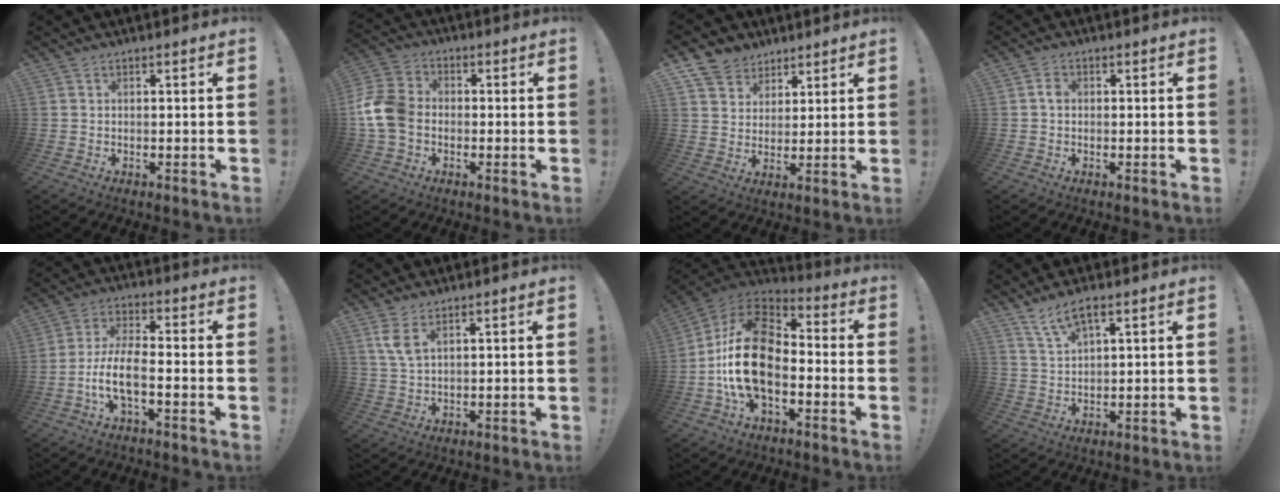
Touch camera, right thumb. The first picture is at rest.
{"total": 12.2, "force": [-2.3, 9.3, 7.6], "torque": [-0.163, 0.025, -0.041]}
{"total": 8.0, "force": [5.5, 5.7, 0.9], "torque": [-0.021, -0.040, 0.110]}
{"total": 1.8, "force": [-0.3, 1.4, 1.2], "torque": [-0.020, 0.006, -0.007]}
{"total": 9.7, "force": [-4.4, 3.1, 8.1], "torque": [-0.167, 0.006, -0.080]}
{"total": 5.4, "force": [2.9, 1.6, 4.2], "torque": [-0.081, -0.008, 0.053]}
{"total": 20.0, "force": [-4.6, 12.4, 15.0], "torque": [-0.280, 0.035, -0.068]}
{"total": 5.9, "force": [4.1, 1.5, 4.0], "torque": [-0.082, -0.014, 0.076]}